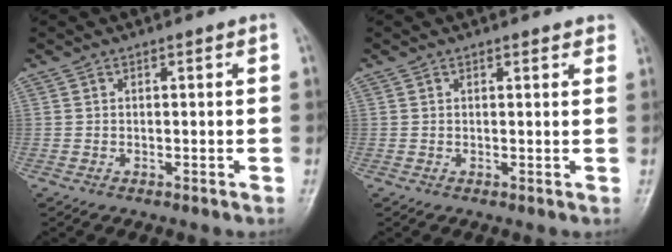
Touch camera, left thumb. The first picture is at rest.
{"total": 2.3, "force": [1.9, 0.7, 1.0], "torque": [0.002, -0.001, 0.016]}